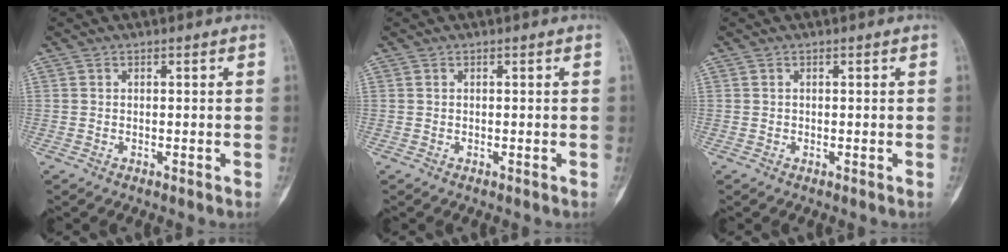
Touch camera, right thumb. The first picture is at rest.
{"total": 0.0}
{"total": 0.0}